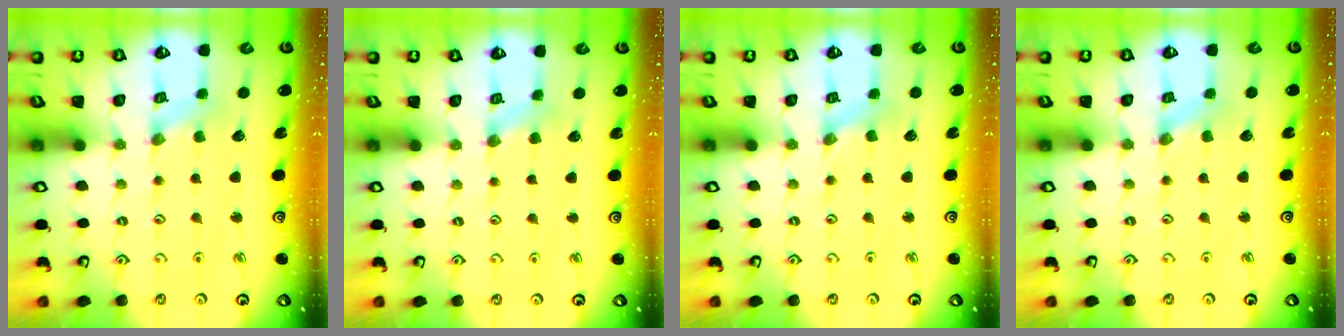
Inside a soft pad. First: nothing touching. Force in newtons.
{"total": 2.9, "press": 2.8, "slide": 0.6}
{"total": 0.0}
{"total": 0.0}